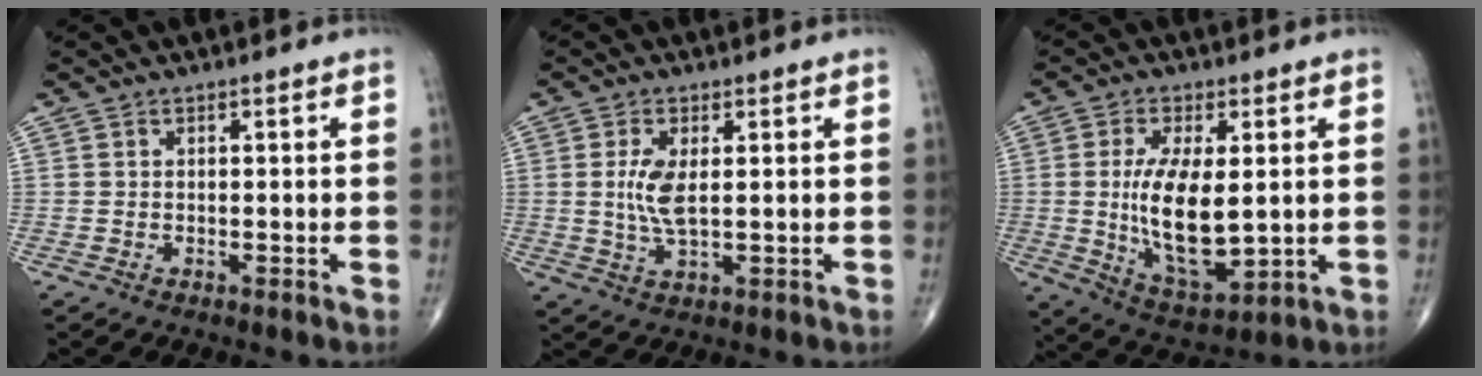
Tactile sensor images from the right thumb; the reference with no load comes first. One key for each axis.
{"total": 5.5, "fx": 0.8, "fy": 2.1, "fz": 5.0, "tx": -0.104, "ty": -0.009, "tz": 0.018}
{"total": 14.1, "fx": 0.5, "fy": 6.0, "fz": 12.8, "tx": -0.229, "ty": -0.023, "tz": 0.023}